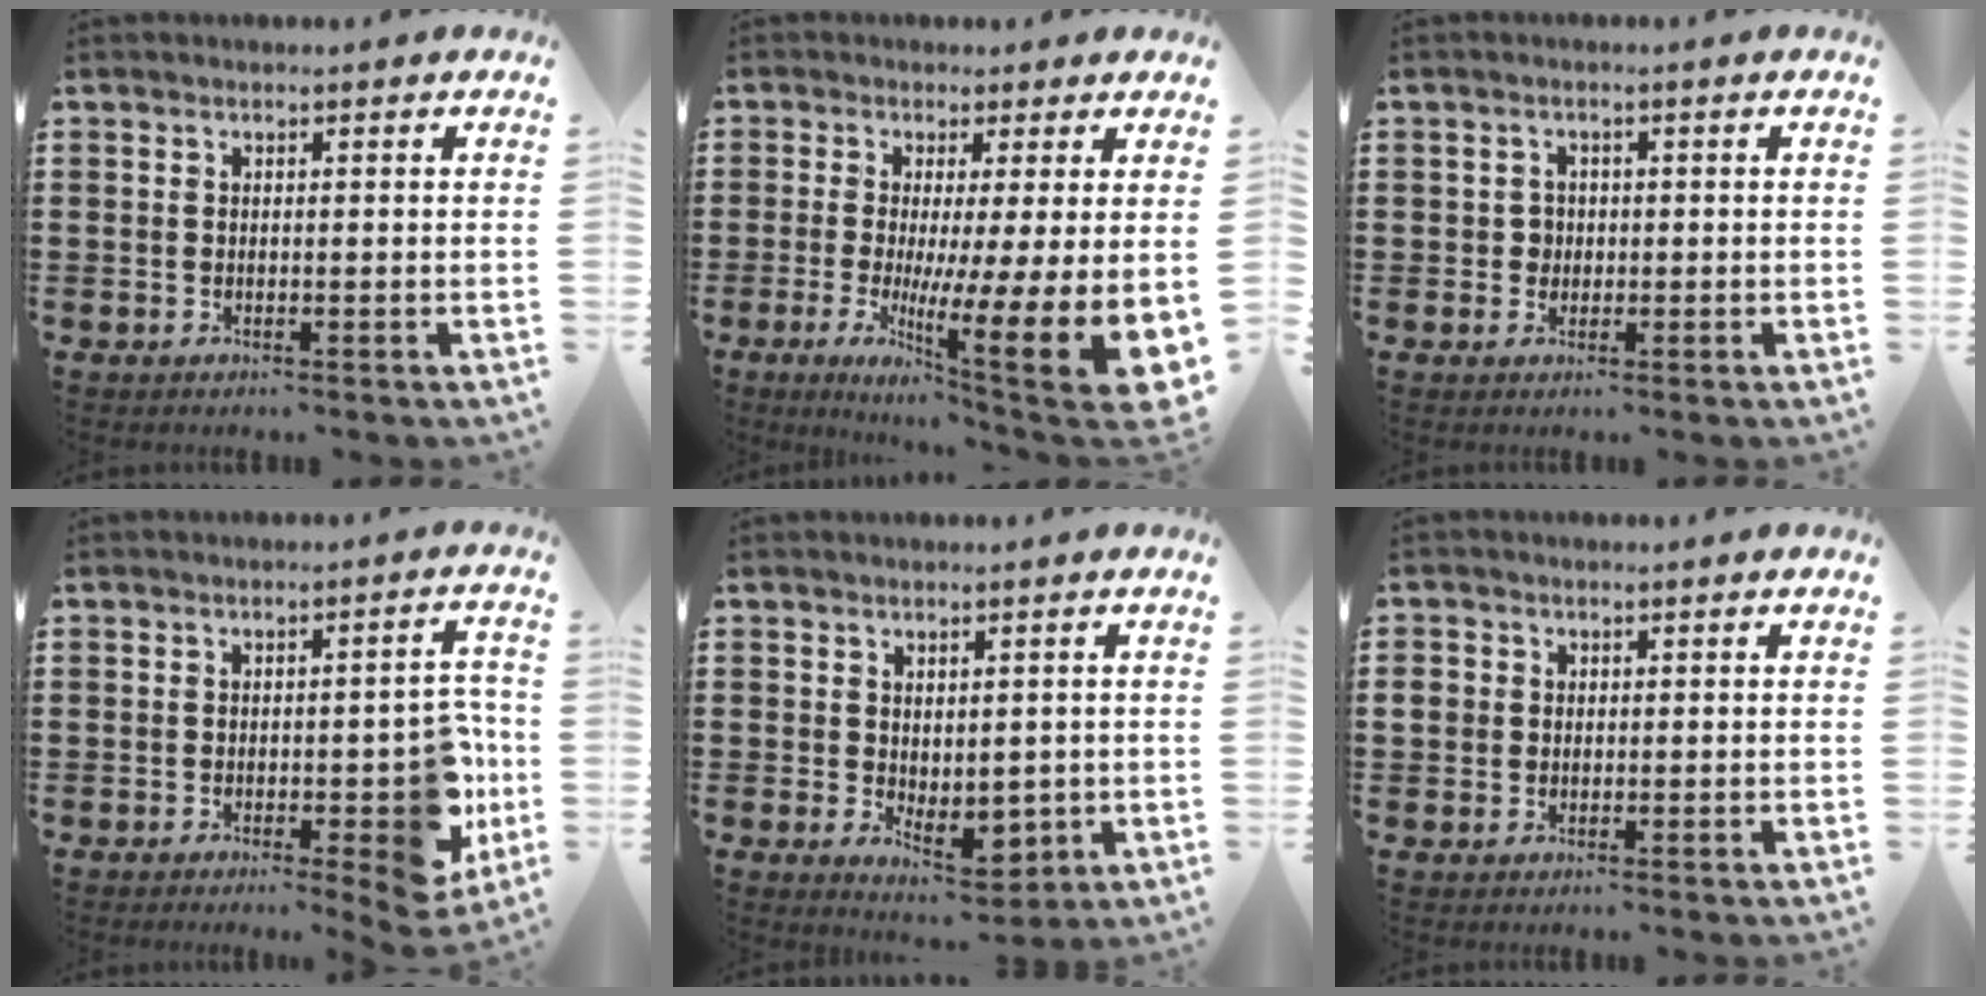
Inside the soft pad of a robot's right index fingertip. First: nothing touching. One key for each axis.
{"total": 7.8, "fx": -0.4, "fy": 1.4, "fz": 7.6, "tx": -0.107, "ty": -0.056, "tz": -0.008}
{"total": 1.7, "fx": 0.0, "fy": 1.6, "fz": 0.6, "tx": -0.016, "ty": 0.007, "tz": -0.002}
{"total": 7.7, "fx": -2.2, "fy": 2.5, "fz": 7.0, "tx": -0.079, "ty": -0.014, "tz": -0.033}
{"total": 4.0, "fx": 0.3, "fy": 2.9, "fz": 2.7, "tx": -0.037, "ty": 0.004, "tz": 0.008}
{"total": 1.9, "fx": 0.2, "fy": 1.8, "fz": 0.7, "tx": -0.019, "ty": 0.007, "tz": 0.002}